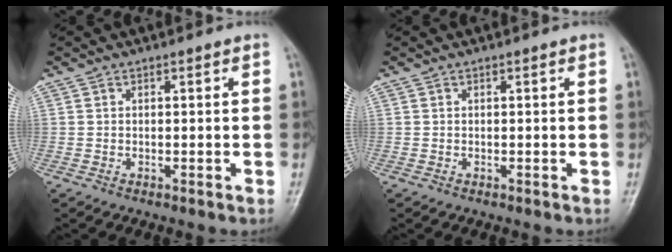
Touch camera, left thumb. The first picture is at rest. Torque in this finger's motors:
{"motor_torque": [0.00, 0.00, 0.06, -0.06, 0.00]}